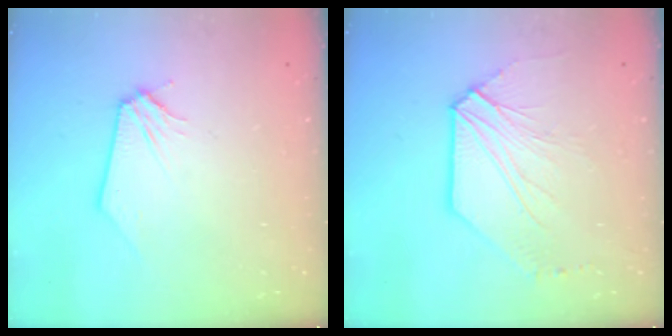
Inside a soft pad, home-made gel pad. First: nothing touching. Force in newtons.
{"total": 6.6, "press": 6.5, "slide": 0.8}